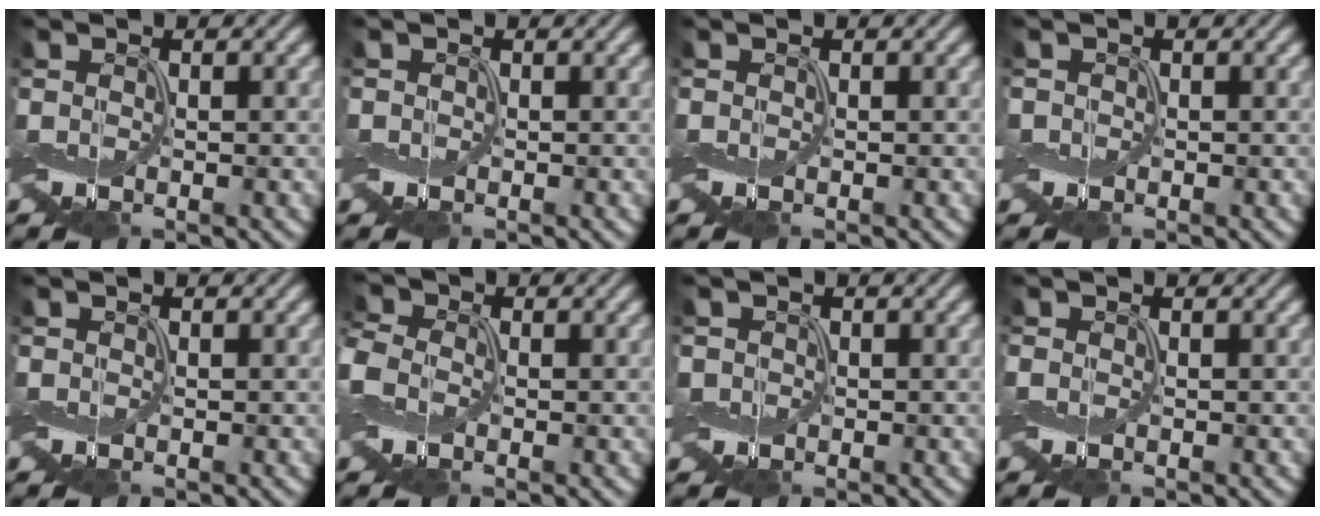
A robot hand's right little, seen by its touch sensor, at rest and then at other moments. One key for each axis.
{"total": 0.8, "fx": 0.0, "fy": 0.8, "fz": -0.2, "tx": -0.005, "ty": 0.005, "tz": 0.001}
{"total": 0.0}
{"total": 0.7, "fx": -0.2, "fy": 0.5, "fz": -0.3, "tx": 0.001, "ty": 0.003, "tz": -0.003}
{"total": 0.0}
{"total": 3.2, "fx": -1.0, "fy": 2.6, "fz": 1.7, "tx": -0.052, "ty": 0.003, "tz": -0.025}
{"total": 0.8, "fx": -0.2, "fy": 0.8, "fz": -0.2, "tx": 0.000, "ty": 0.002, "tz": -0.003}
{"total": 0.0}